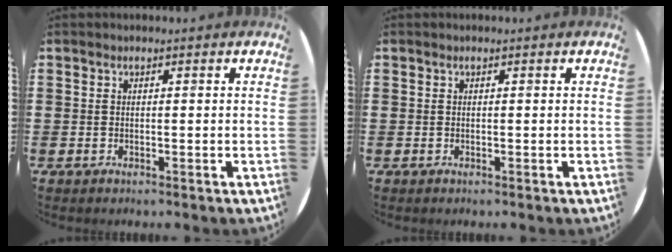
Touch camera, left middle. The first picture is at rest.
{"total": 0.0}